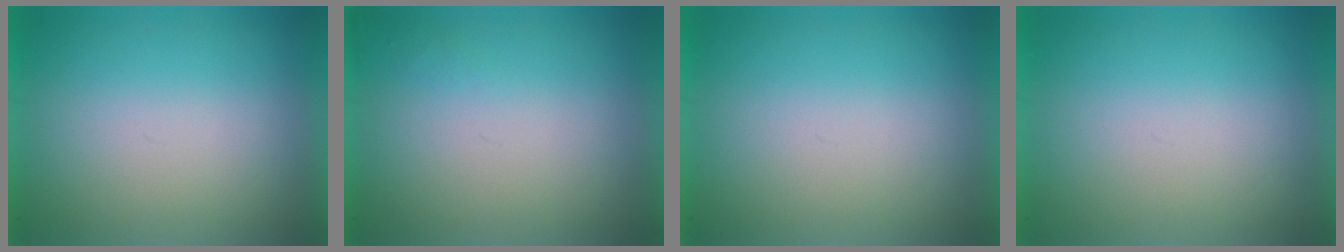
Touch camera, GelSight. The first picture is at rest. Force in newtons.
{"total": 1.1}
{"total": 0.0}
{"total": 0.0}